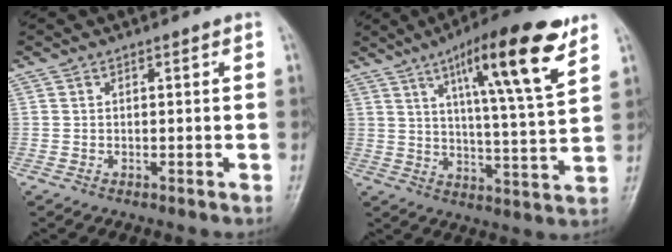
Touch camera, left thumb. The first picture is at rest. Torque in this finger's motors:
{"motor_torque": [0.63, 0.57, 1.63, -1.14, 0.13]}